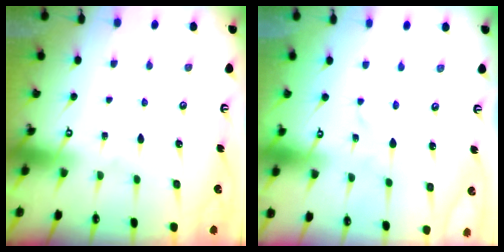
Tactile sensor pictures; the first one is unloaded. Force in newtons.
{"total": 0.9, "press": 0.9, "slide": 0.1}